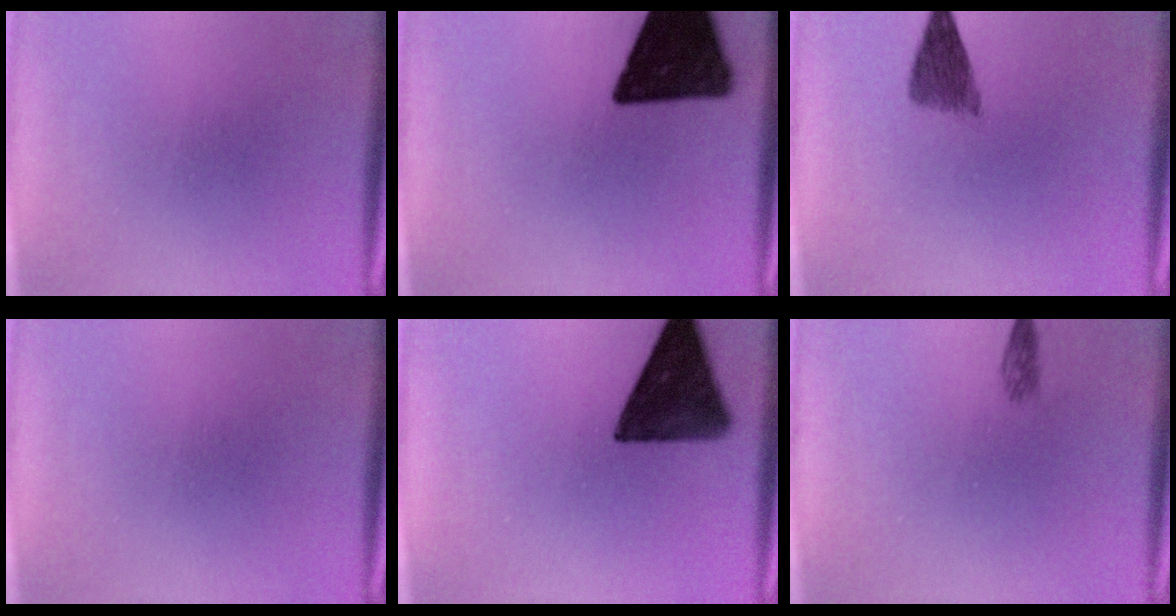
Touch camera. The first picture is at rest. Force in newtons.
{"total": 18.4}
{"total": 4.0}
{"total": 0.0}
{"total": 13.2}
{"total": 1.3}